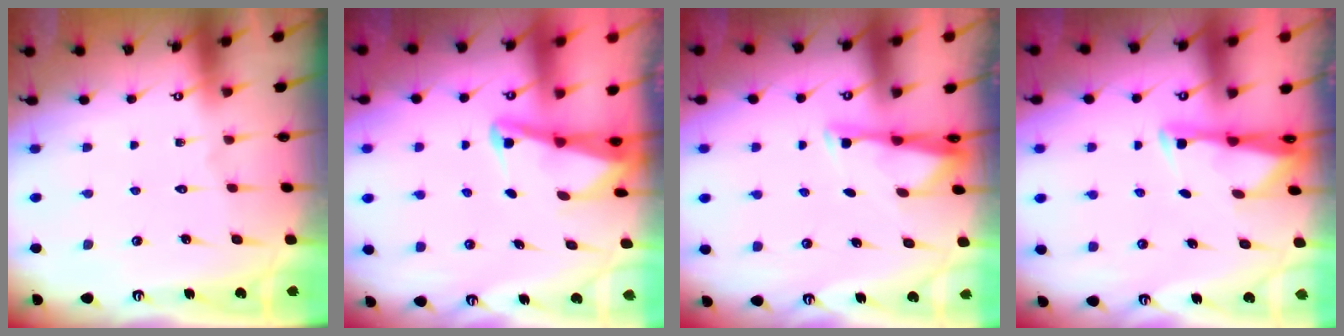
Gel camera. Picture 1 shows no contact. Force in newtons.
{"total": 2.7, "press": 2.6, "slide": 0.6}
{"total": 3.2, "press": 3.2, "slide": 0.4}
{"total": 2.6, "press": 2.6, "slide": 0.4}